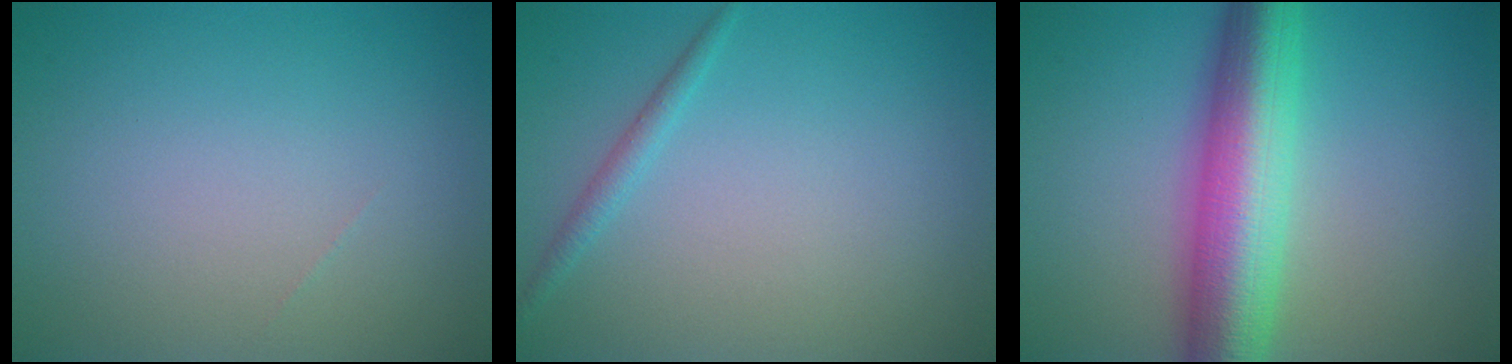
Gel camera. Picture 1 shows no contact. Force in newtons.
{"total": 1.1, "press": 1.1, "slide": 0.1}
{"total": 9.4, "press": 9.4, "slide": 0.2}